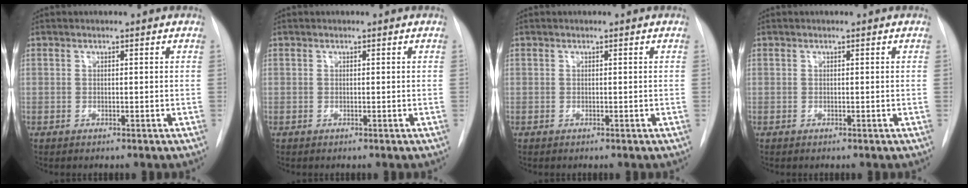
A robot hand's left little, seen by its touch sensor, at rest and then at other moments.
{"total": 0.0}
{"total": 0.0}
{"total": 0.0}